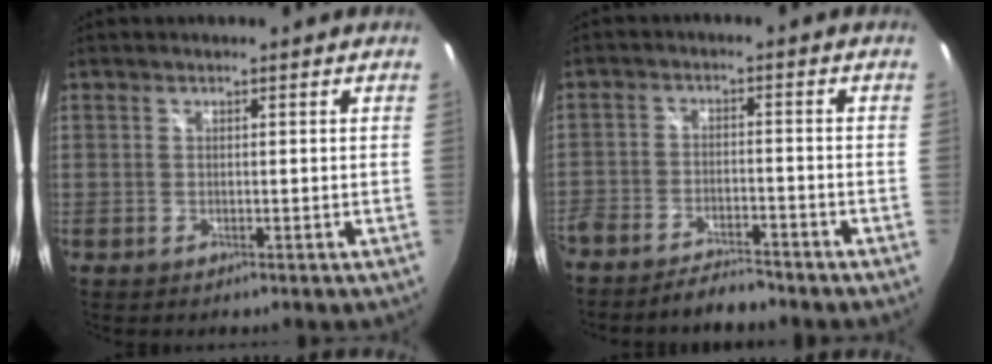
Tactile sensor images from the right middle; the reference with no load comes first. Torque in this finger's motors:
{"motor_torque": [1.11, -1.03, 0.37, 0.21]}